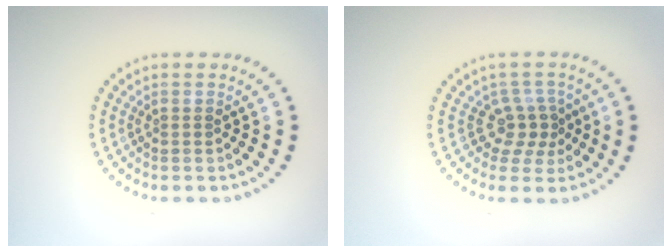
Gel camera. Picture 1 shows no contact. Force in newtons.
{"total": 2.6, "press": 1.8, "slide": 1.9}